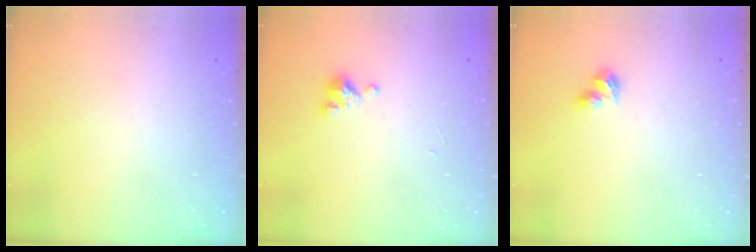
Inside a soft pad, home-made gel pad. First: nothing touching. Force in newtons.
{"total": 2.5, "press": 2.5, "slide": 0.3}
{"total": 6.1, "press": 6.0, "slide": 0.9}